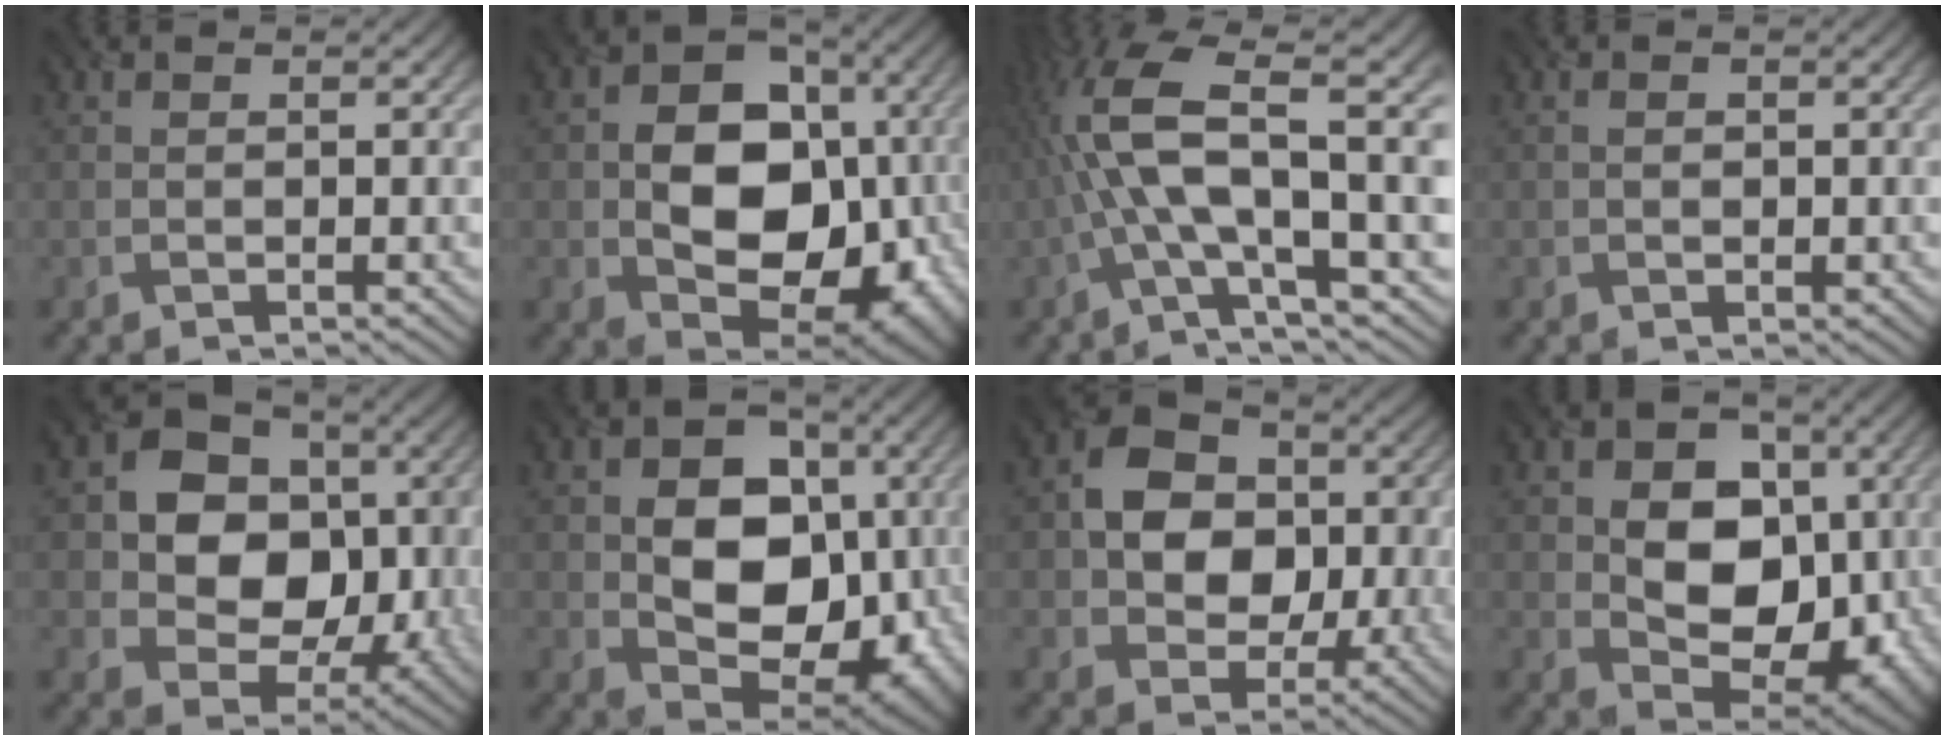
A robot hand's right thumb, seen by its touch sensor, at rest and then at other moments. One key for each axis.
{"total": 15.6, "fx": -1.4, "fy": 11.4, "fz": 10.5, "tx": -0.149, "ty": -0.022, "tz": -0.012}
{"total": 14.8, "fx": 0.2, "fy": 4.2, "fz": 14.2, "tx": -0.289, "ty": 0.015, "tz": 0.010}
{"total": 1.1, "fx": 0.0, "fy": 0.6, "fz": 0.9, "tx": -0.016, "ty": 0.000, "tz": 0.003}
{"total": 15.8, "fx": 2.0, "fy": 12.3, "fz": 9.6, "tx": -0.185, "ty": -0.014, "tz": 0.041}
{"total": 14.4, "fx": -0.5, "fy": 10.8, "fz": 9.5, "tx": -0.130, "ty": -0.013, "tz": -0.002}
{"total": 13.3, "fx": 1.2, "fy": 10.5, "fz": 8.2, "tx": -0.141, "ty": -0.003, "tz": 0.015}
{"total": 13.2, "fx": 0.2, "fy": 9.8, "fz": 8.9, "tx": -0.129, "ty": -0.003, "tz": 0.003}